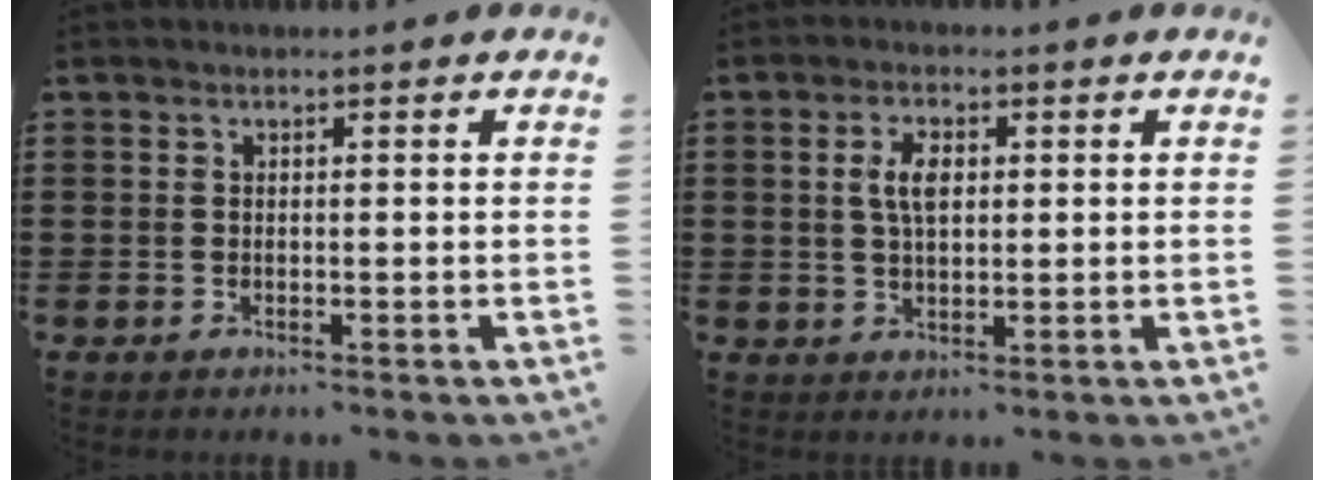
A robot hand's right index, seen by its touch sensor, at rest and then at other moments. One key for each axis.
{"total": 4.3, "fx": 0.8, "fy": 2.0, "fz": 3.7, "tx": -0.078, "ty": 0.012, "tz": 0.012}